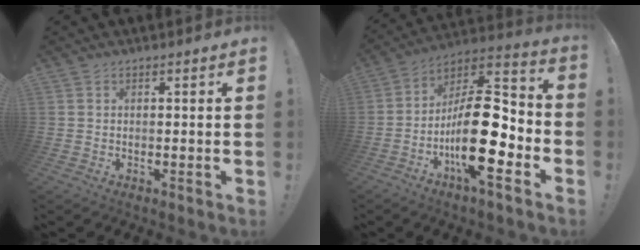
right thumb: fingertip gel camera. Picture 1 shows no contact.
{"total": 22.6, "force": [-6.1, 8.2, 20.2], "torque": [-0.368, 0.028, -0.097]}